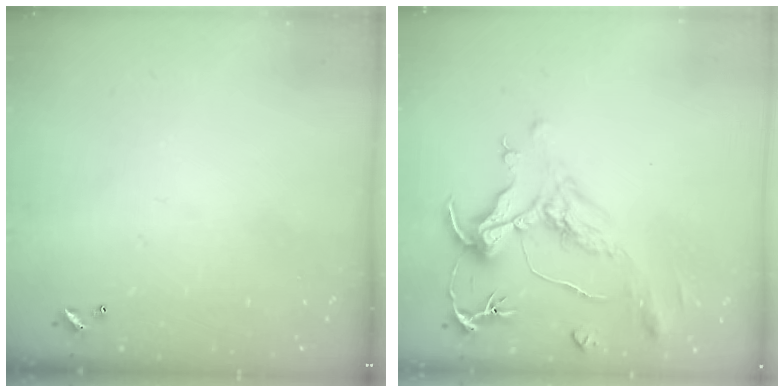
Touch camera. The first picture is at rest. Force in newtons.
{"total": 1.7, "press": 1.3, "slide": 1.2}